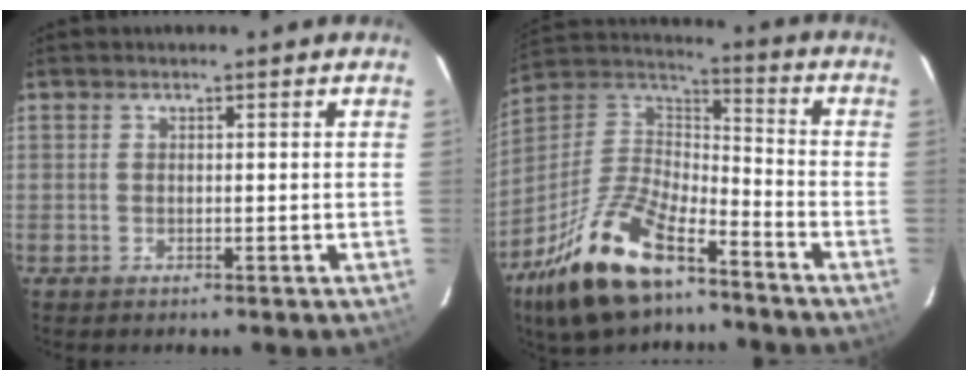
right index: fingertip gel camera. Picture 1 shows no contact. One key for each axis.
{"total": 20.7, "fx": -13.6, "fy": 8.2, "fz": 13.3, "tx": -0.286, "ty": -0.012, "tz": -0.249}